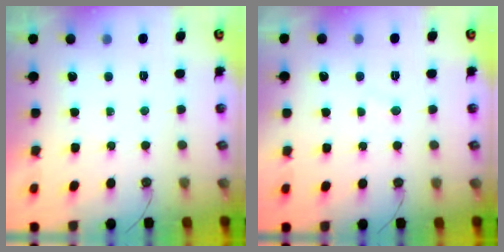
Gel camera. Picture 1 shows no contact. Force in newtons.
{"total": 1.8, "press": 1.8, "slide": 0.2}